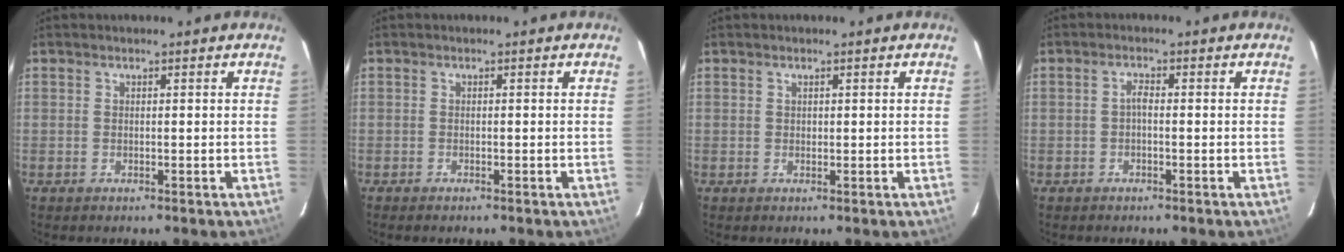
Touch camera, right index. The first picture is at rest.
{"total": 0.9, "force": [-0.8, 0.2, 0.4], "torque": [-0.009, -0.003, -0.014]}
{"total": 0.5, "force": [0.3, 0.4, 0.1], "torque": [-0.002, 0.003, 0.005]}
{"total": 1.3, "force": [-0.4, 0.5, 1.1], "torque": [-0.022, 0.006, -0.010]}